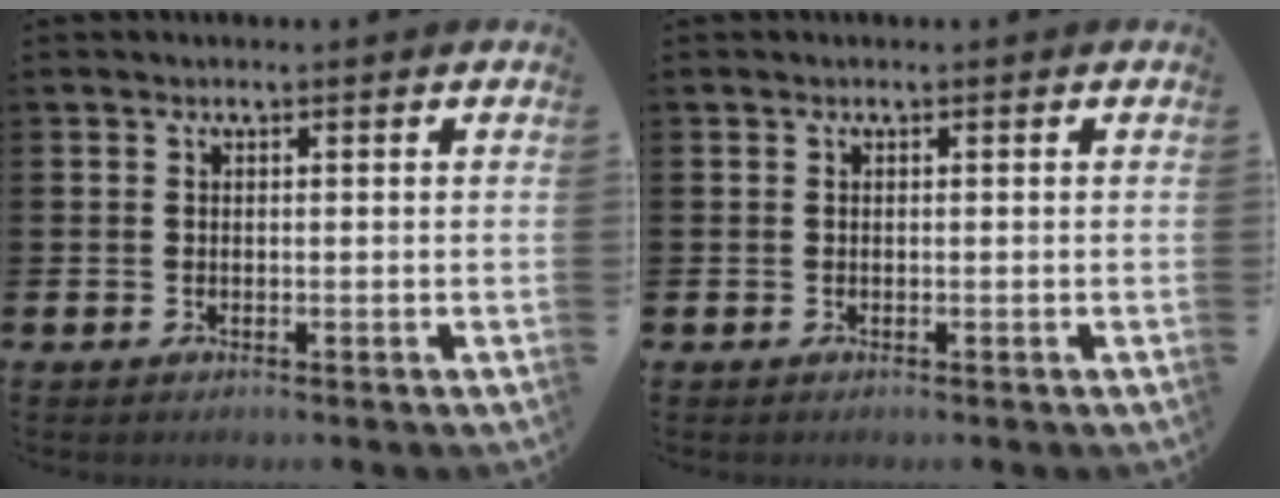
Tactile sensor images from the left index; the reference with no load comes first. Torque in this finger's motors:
{"motor_torque": [0.00, 0.00, 0.00, 0.00]}